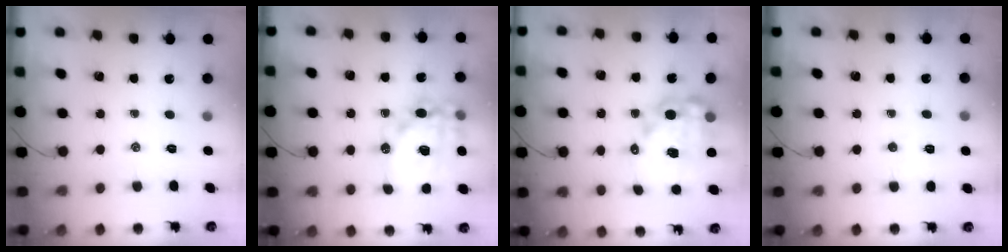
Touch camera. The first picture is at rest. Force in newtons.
{"total": 18.3, "press": 18.0, "slide": 3.4}
{"total": 13.6, "press": 13.2, "slide": 3.3}
{"total": 4.1, "press": 4.0, "slide": 0.7}